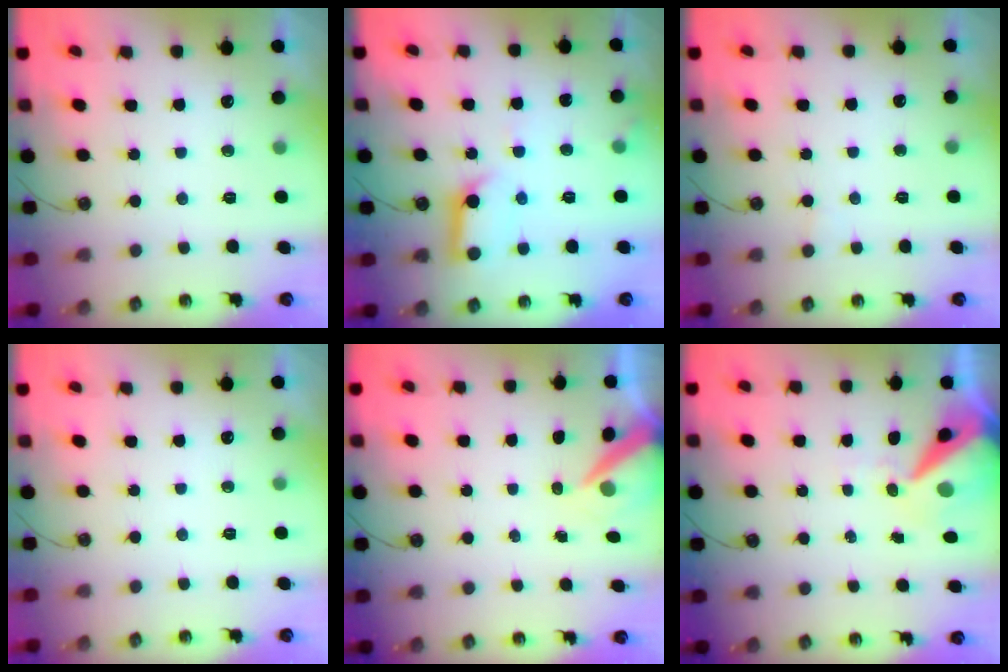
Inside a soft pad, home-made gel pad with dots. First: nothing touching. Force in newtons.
{"total": 11.6, "press": 11.5, "slide": 1.4}
{"total": 2.9, "press": 2.9, "slide": 0.2}
{"total": 0.0}
{"total": 6.7, "press": 6.6, "slide": 0.8}
{"total": 11.6, "press": 11.5, "slide": 1.7}